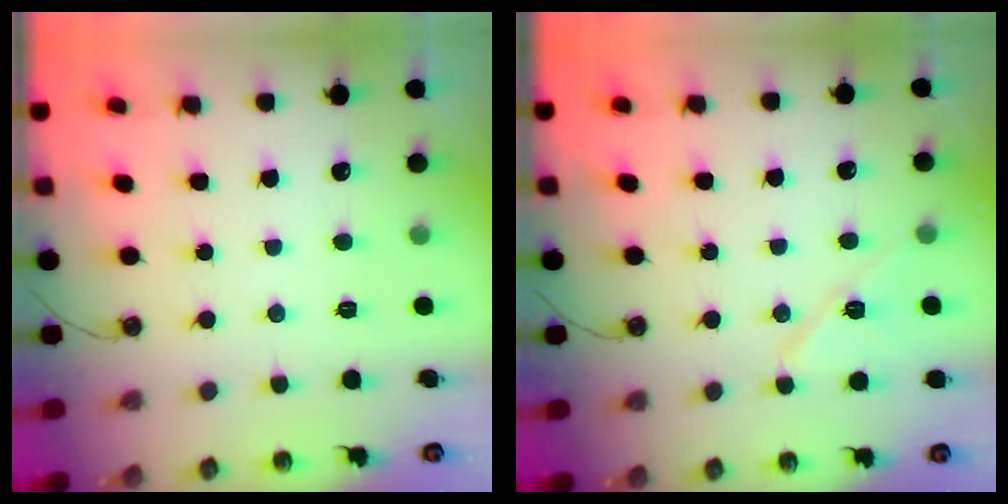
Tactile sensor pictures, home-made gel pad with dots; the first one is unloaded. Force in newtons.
{"total": 9.2, "press": 9.2, "slide": 0.7}